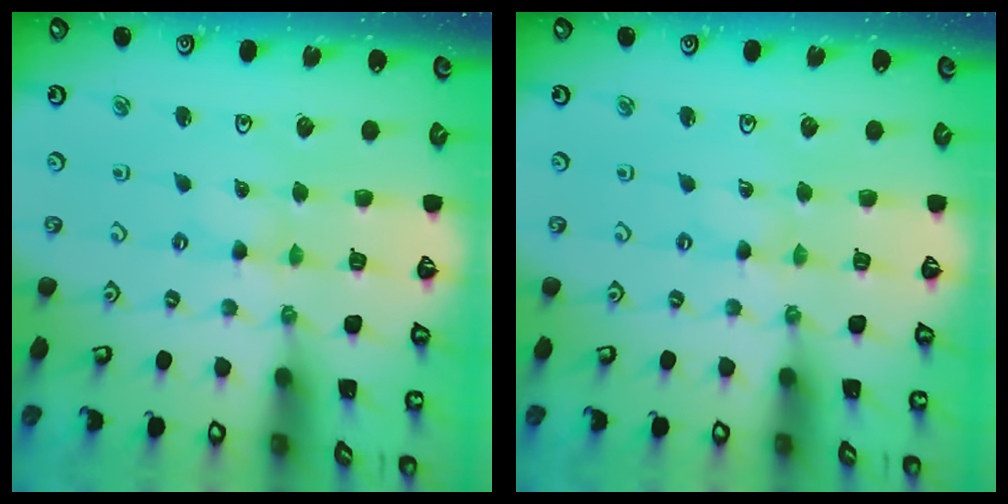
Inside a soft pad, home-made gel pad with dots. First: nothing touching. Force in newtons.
{"total": 0.0}